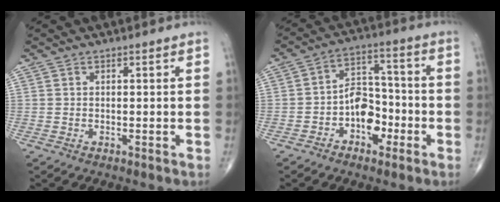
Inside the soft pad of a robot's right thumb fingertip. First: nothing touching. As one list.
[{"total": 8.8, "force": [-3.2, 6.0, 5.7], "torque": [-0.055, 0.043, -0.060]}]